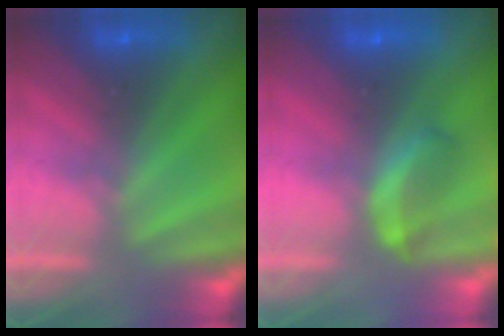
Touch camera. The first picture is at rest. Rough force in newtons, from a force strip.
{"total": 4.0}